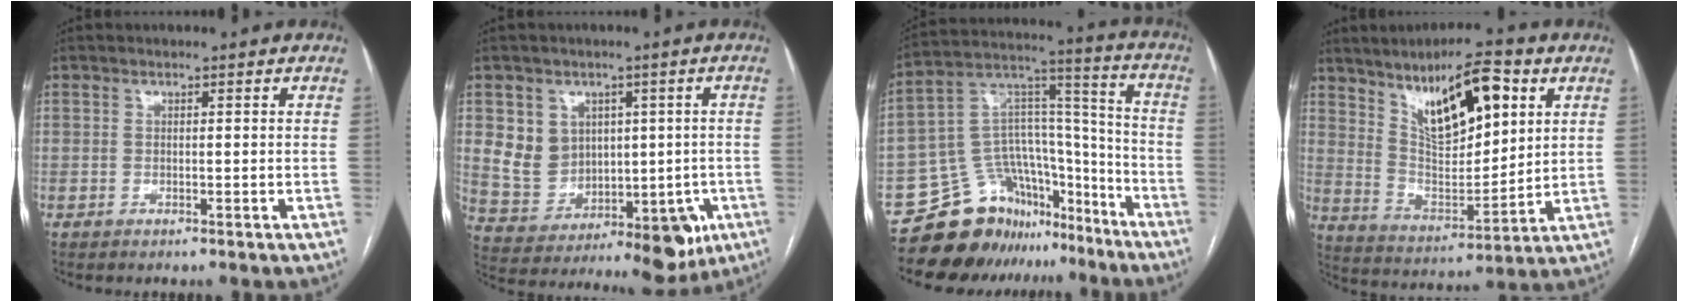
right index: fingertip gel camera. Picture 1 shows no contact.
{"total": 13.5, "force": [0.6, 11.3, 7.3], "torque": [-0.103, 0.044, 0.056]}
{"total": 16.6, "force": [-13.4, 9.2, 3.7], "torque": [-0.052, 0.087, -0.216]}
{"total": 15.6, "force": [7.7, 4.8, 12.7], "torque": [-0.214, 0.009, 0.141]}